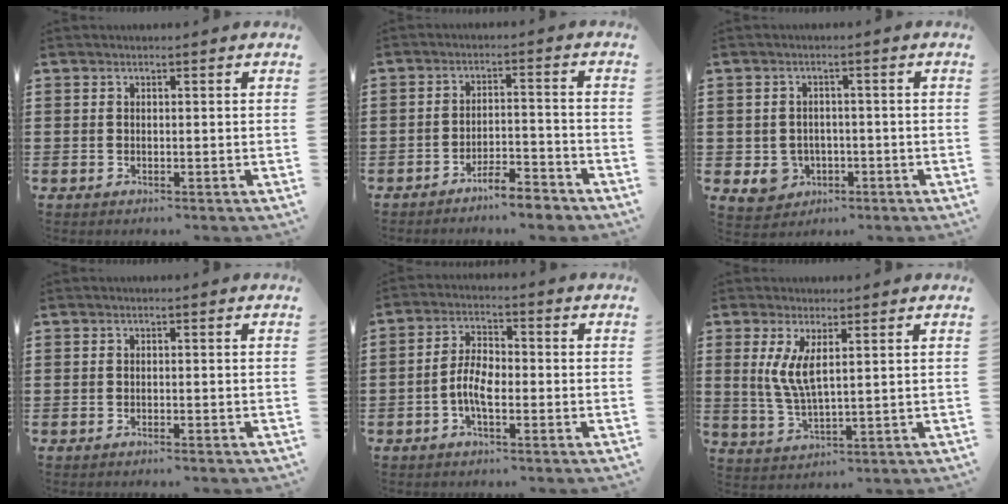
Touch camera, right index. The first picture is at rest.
{"total": 4.6, "force": [-4.3, 0.3, 1.6], "torque": [-0.029, 0.005, -0.083]}
{"total": 3.9, "force": [-1.5, 3.4, 1.2], "torque": [-0.036, 0.002, -0.030]}
{"total": 0.6, "force": [-0.5, -0.1, 0.2], "torque": [-0.005, -0.001, -0.011]}
{"total": 5.6, "force": [-1.8, 2.4, 4.7], "torque": [-0.106, 0.001, -0.039]}
{"total": 5.5, "force": [1.7, 1.4, 5.0], "torque": [-0.109, -0.004, 0.028]}